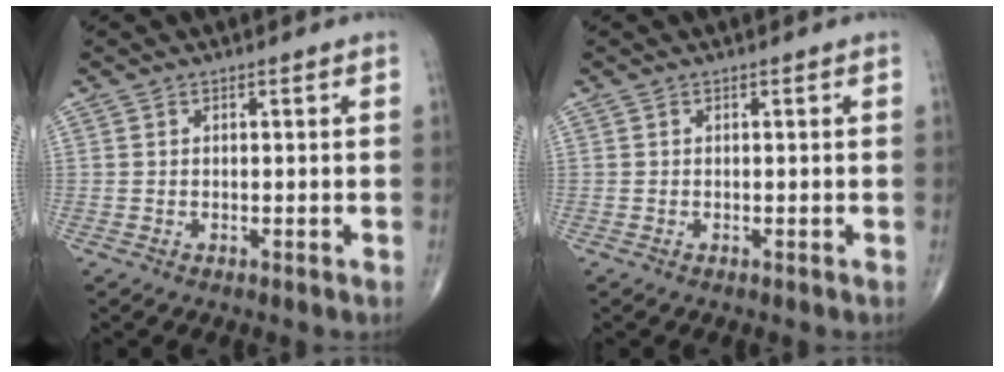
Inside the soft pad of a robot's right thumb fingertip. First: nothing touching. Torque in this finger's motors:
{"motor_torque": [0.48, -0.04, -0.02, -0.21, 0.00]}